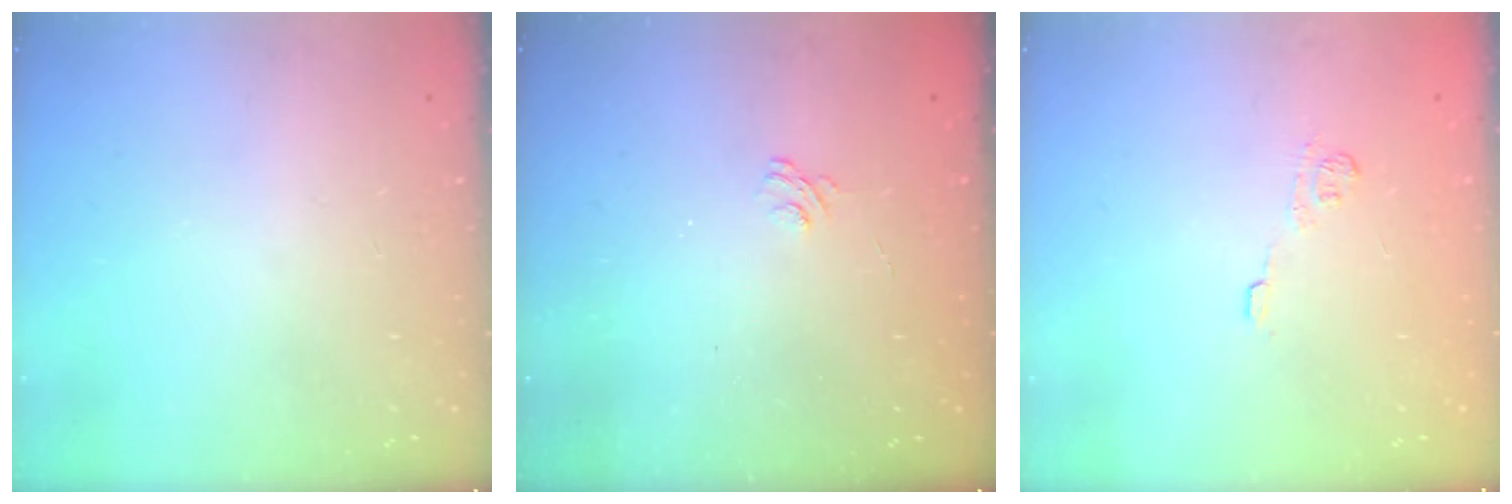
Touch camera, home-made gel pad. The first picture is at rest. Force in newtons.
{"total": 2.1, "press": 1.6, "slide": 1.3}
{"total": 7.5, "press": 7.4, "slide": 1.4}